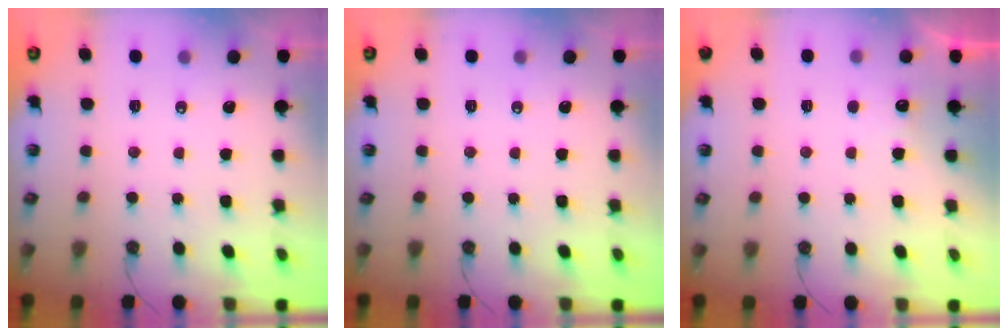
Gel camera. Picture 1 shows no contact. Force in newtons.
{"total": 0.0}
{"total": 3.6, "press": 3.5, "slide": 0.9}